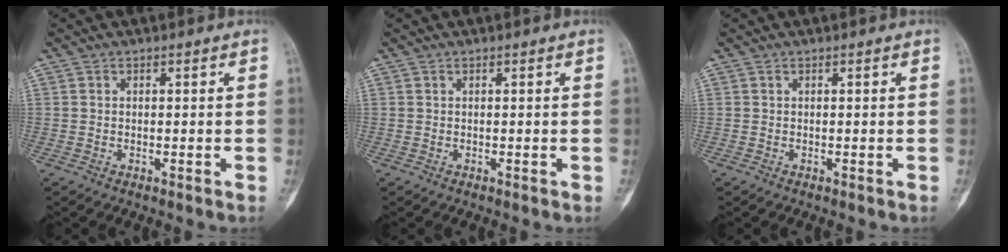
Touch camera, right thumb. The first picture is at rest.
{"total": 0.0}
{"total": 0.0}